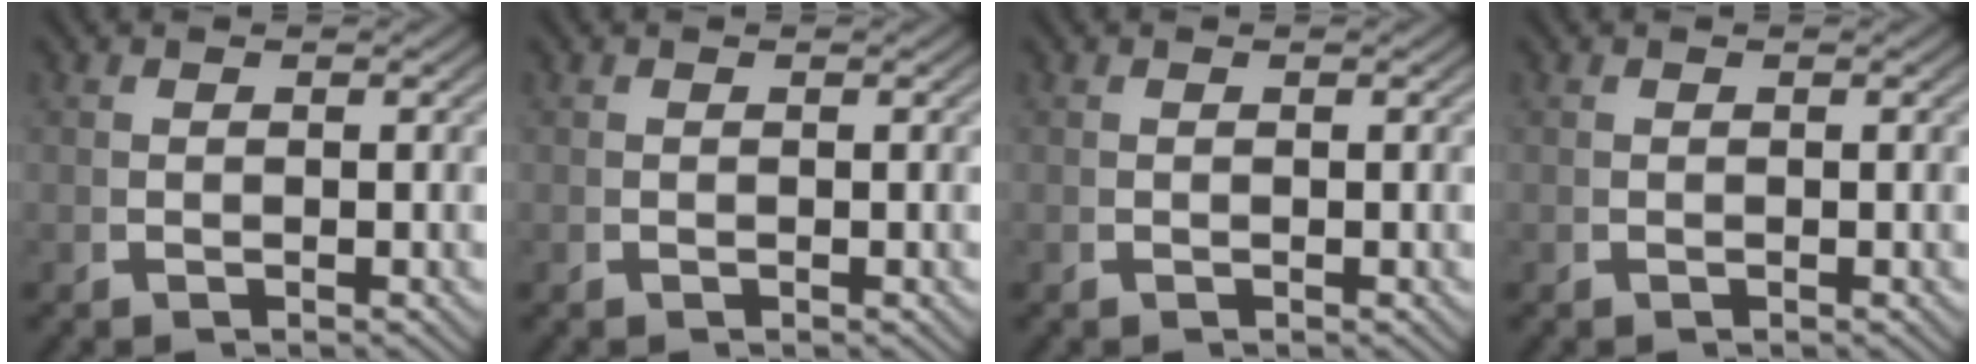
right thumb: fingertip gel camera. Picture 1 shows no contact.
{"total": 0.0}
{"total": 0.0}
{"total": 0.0}